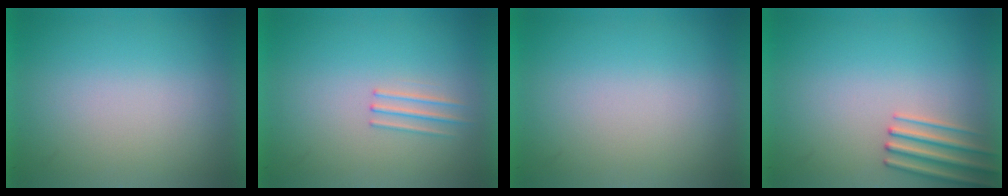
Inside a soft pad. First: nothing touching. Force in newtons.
{"total": 1.2}
{"total": 0.0}
{"total": 2.5}